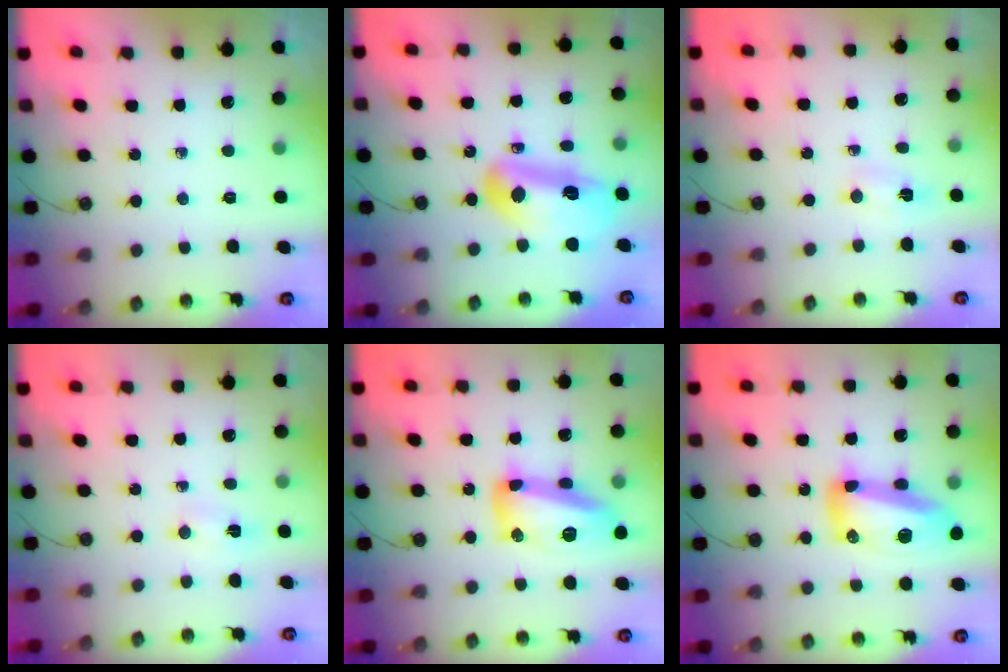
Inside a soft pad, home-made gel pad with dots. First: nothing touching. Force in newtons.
{"total": 14.9, "press": 14.8, "slide": 1.7}
{"total": 4.9, "press": 1.9, "slide": 4.6}
{"total": 2.1, "press": 1.6, "slide": 1.3}
{"total": 15.5, "press": 15.5, "slide": 1.1}
{"total": 16.4, "press": 16.3, "slide": 1.5}